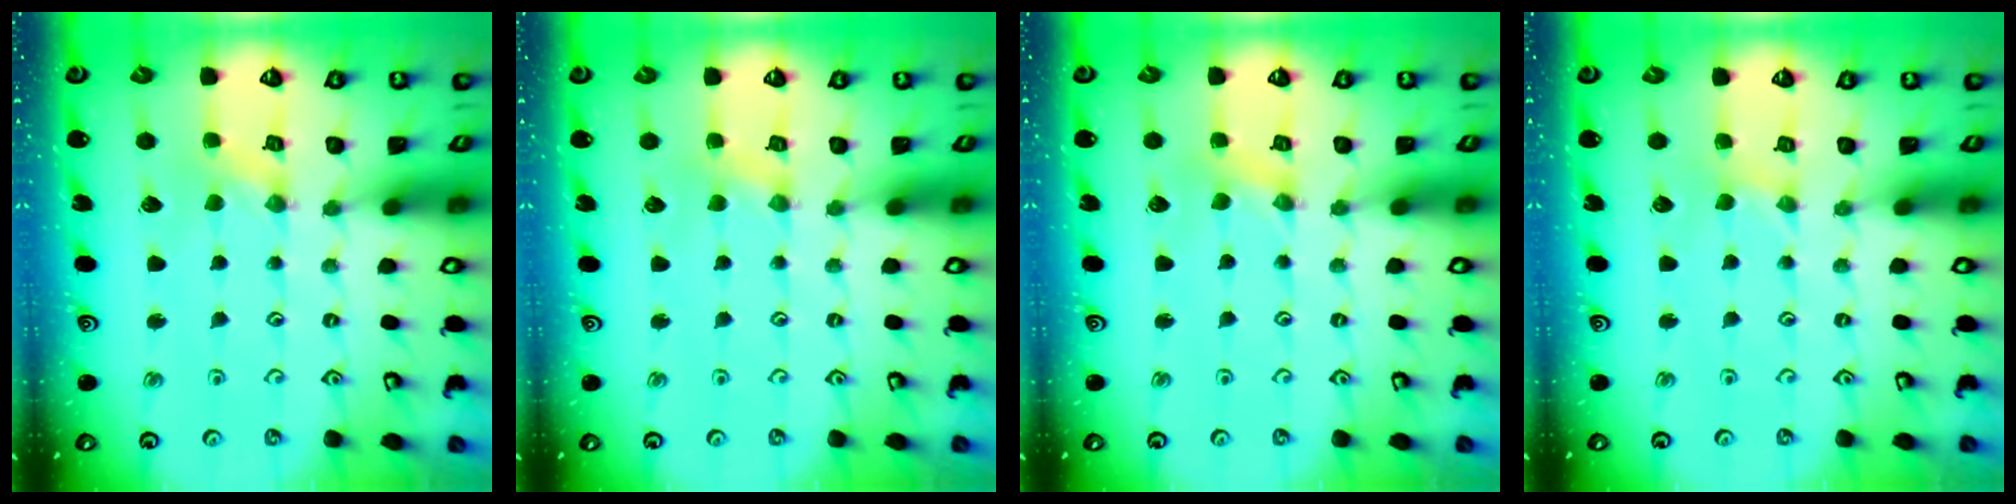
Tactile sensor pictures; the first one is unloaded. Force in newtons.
{"total": 1.9, "press": 1.8, "slide": 0.3}
{"total": 0.9, "press": 0.9, "slide": 0.1}
{"total": 0.0}